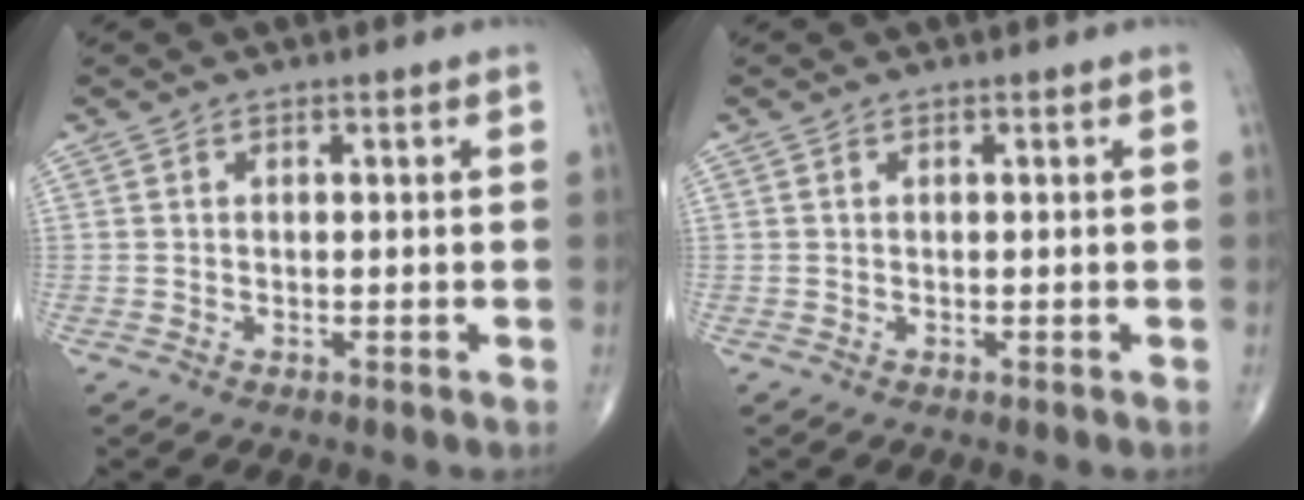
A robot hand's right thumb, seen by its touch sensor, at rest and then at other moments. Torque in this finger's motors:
{"motor_torque": [0.10, 0.24, -0.11, -0.02, 0.00]}